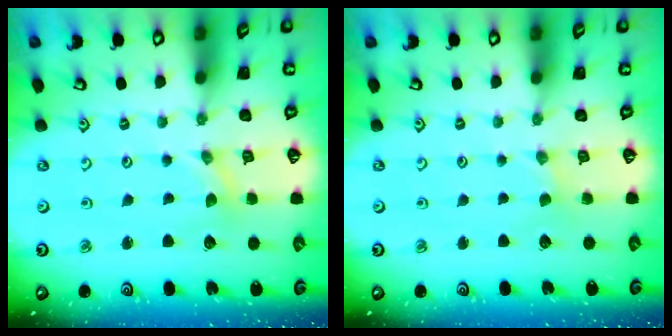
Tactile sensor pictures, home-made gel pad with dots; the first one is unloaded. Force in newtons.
{"total": 0.0}